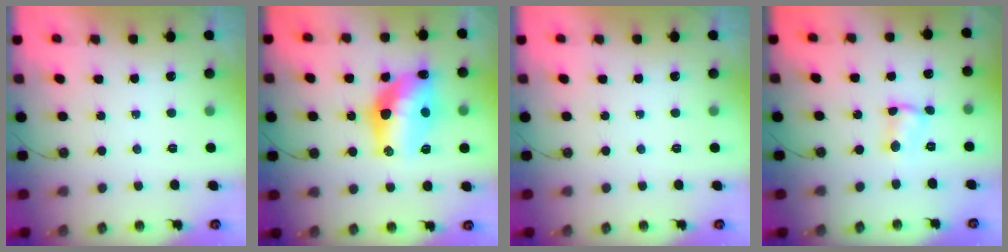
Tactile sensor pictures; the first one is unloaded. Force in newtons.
{"total": 15.5, "press": 15.4, "slide": 1.4}
{"total": 0.0}
{"total": 2.2, "press": 2.2, "slide": 0.1}